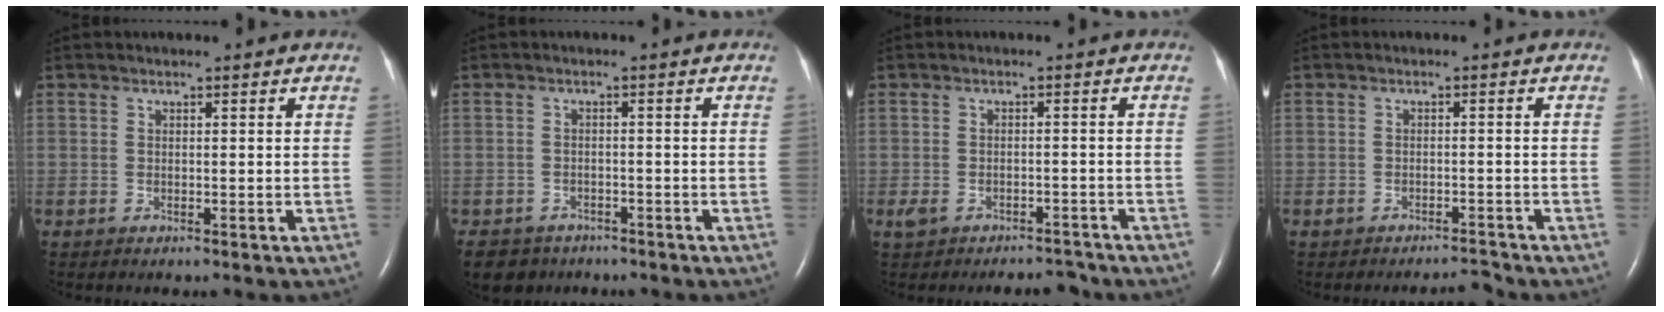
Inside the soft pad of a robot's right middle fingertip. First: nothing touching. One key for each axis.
{"total": 5.7, "fx": -4.4, "fy": 3.6, "fz": 0.5, "tx": -0.013, "ty": 0.000, "tz": -0.068}
{"total": 4.2, "fx": -3.3, "fy": 1.8, "fz": 2.0, "tx": -0.042, "ty": 0.008, "tz": -0.048}
{"total": 1.9, "fx": -1.9, "fy": 0.2, "fz": 0.3, "tx": -0.007, "ty": -0.001, "tz": -0.025}